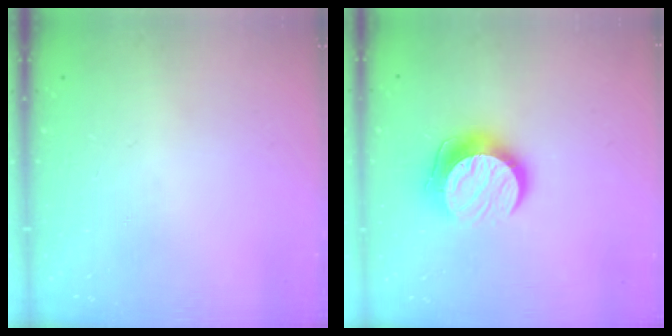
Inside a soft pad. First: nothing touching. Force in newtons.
{"total": 11.9, "press": 11.9, "slide": 0.7}